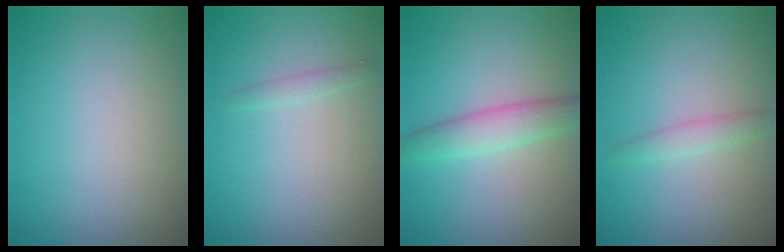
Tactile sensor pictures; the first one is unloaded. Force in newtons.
{"total": 0.8, "press": 0.8, "slide": 0.1}
{"total": 2.9, "press": 2.9, "slide": 0.2}
{"total": 1.4, "press": 1.4, "slide": 0.0}